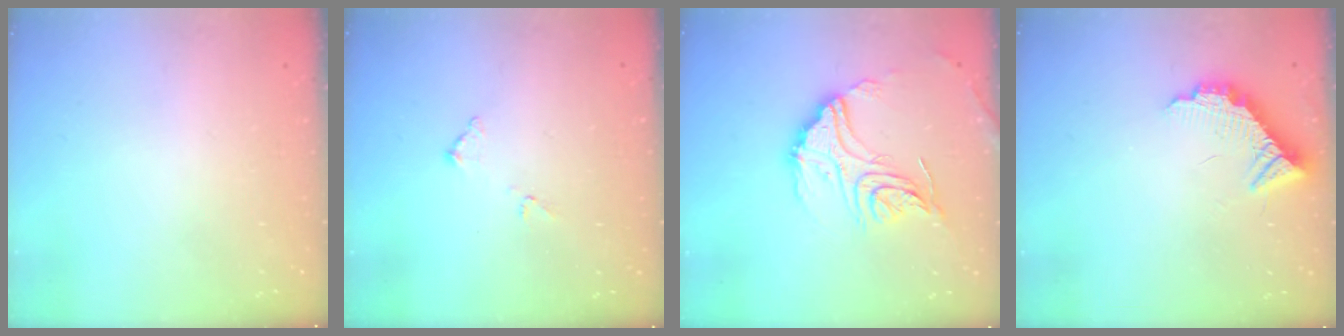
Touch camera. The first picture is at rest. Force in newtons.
{"total": 7.1, "press": 7.1, "slide": 0.3}
{"total": 19.3, "press": 19.2, "slide": 1.9}
{"total": 10.7, "press": 10.7, "slide": 0.7}